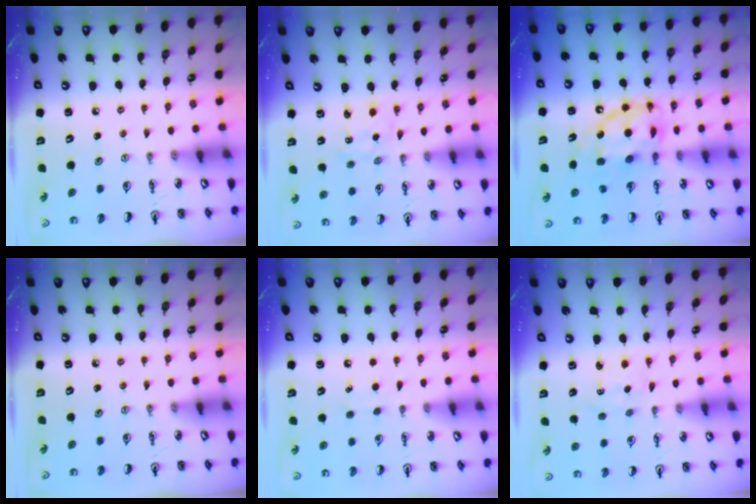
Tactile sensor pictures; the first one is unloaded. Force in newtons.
{"total": 0.9, "press": 0.7, "slide": 0.6}
{"total": 12.1, "press": 12.0, "slide": 1.2}
{"total": 0.0}
{"total": 6.6, "press": 6.5, "slide": 0.7}
{"total": 1.5, "press": 1.5, "slide": 0.3}